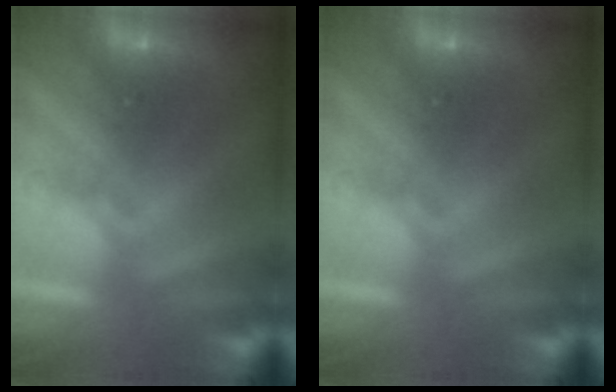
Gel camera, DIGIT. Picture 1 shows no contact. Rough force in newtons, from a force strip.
{"total": 0.0}